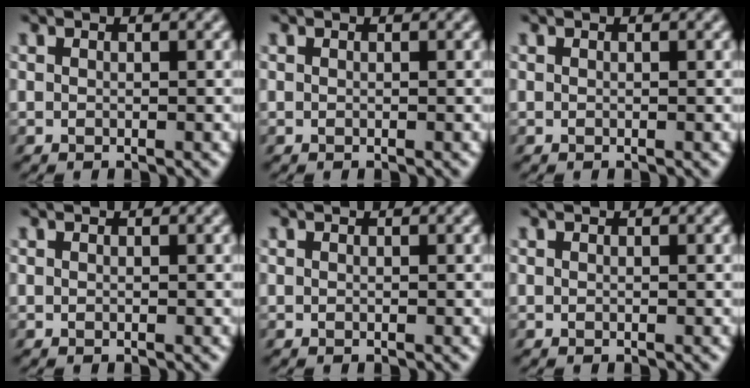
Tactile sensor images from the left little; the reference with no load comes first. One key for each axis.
{"total": 0.0}
{"total": 0.0}
{"total": 0.0}
{"total": 0.0}
{"total": 0.0}